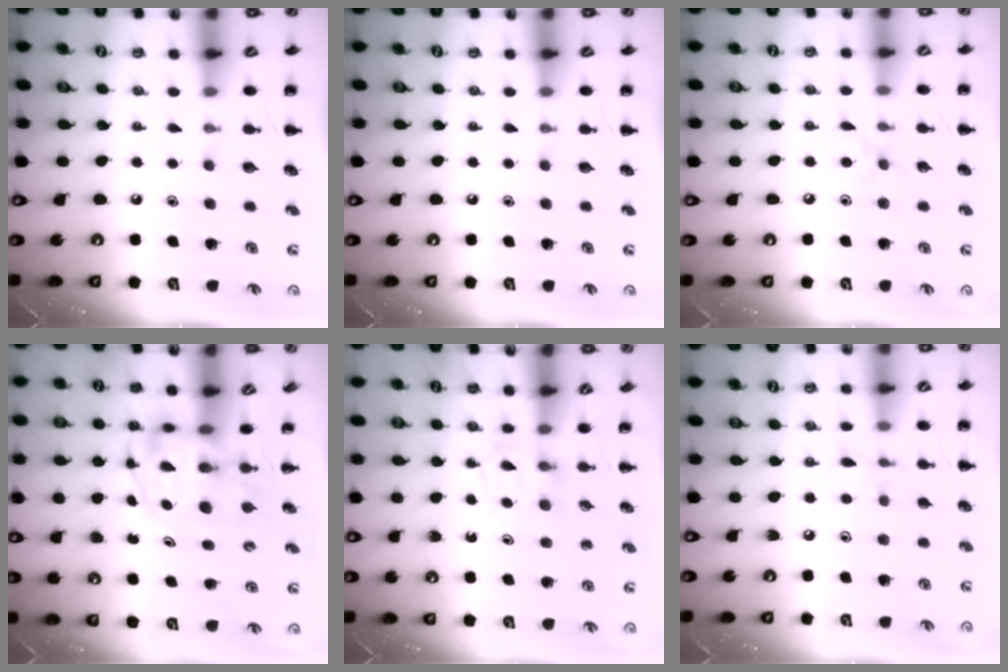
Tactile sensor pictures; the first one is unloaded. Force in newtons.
{"total": 0.0}
{"total": 4.5, "press": 4.1, "slide": 1.8}
{"total": 3.5, "press": 3.5, "slide": 0.5}
{"total": 3.3, "press": 3.1, "slide": 1.1}
{"total": 7.0, "press": 6.7, "slide": 2.0}